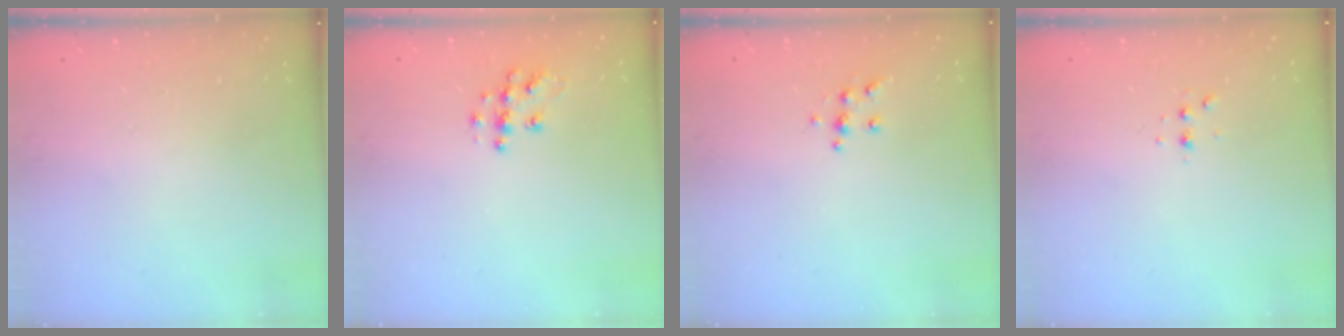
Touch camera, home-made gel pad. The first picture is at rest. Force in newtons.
{"total": 8.5, "press": 8.5, "slide": 0.4}
{"total": 5.6, "press": 5.6, "slide": 0.5}
{"total": 2.8, "press": 2.8, "slide": 0.7}